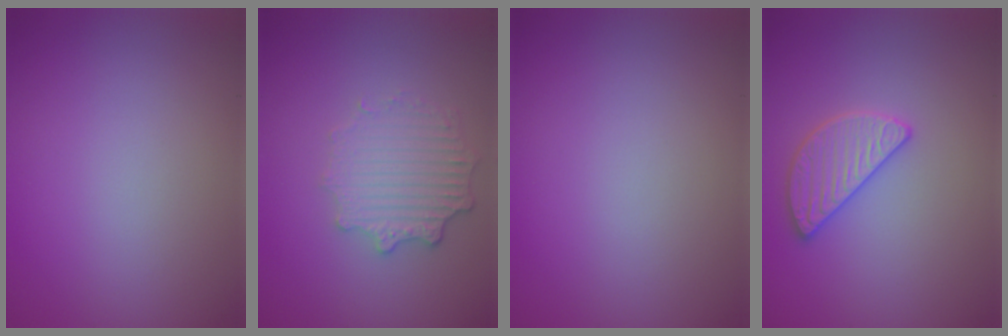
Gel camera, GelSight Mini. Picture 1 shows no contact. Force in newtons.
{"total": 3.7, "press": 3.0, "slide": 2.2}
{"total": 0.0}
{"total": 2.8, "press": 2.8, "slide": 0.1}